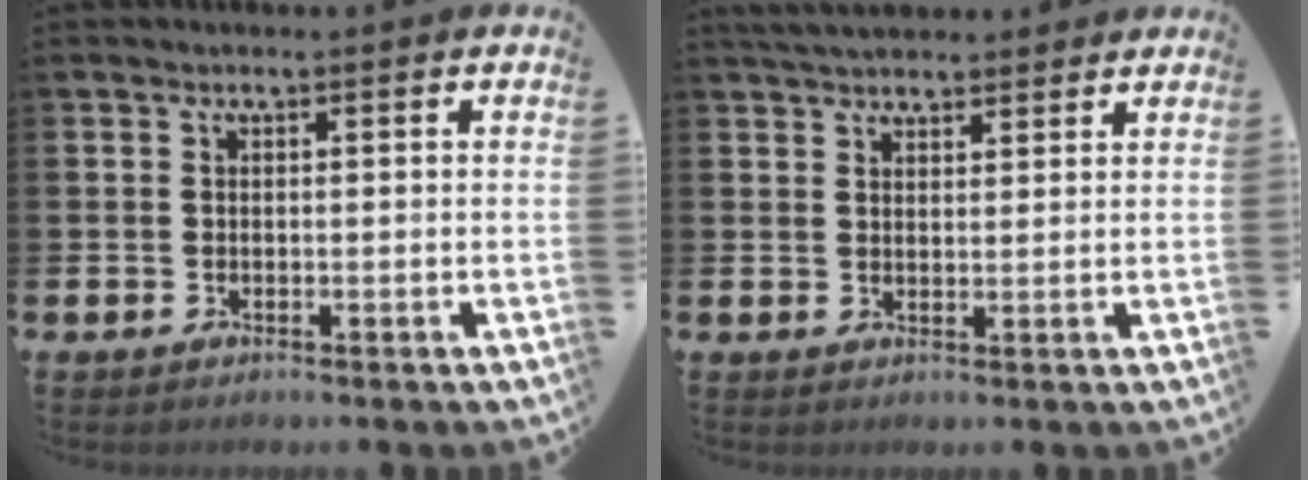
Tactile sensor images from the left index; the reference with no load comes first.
{"total": 4.0, "force": [3.8, 0.9, 0.6], "torque": [-0.019, -0.014, 0.072]}